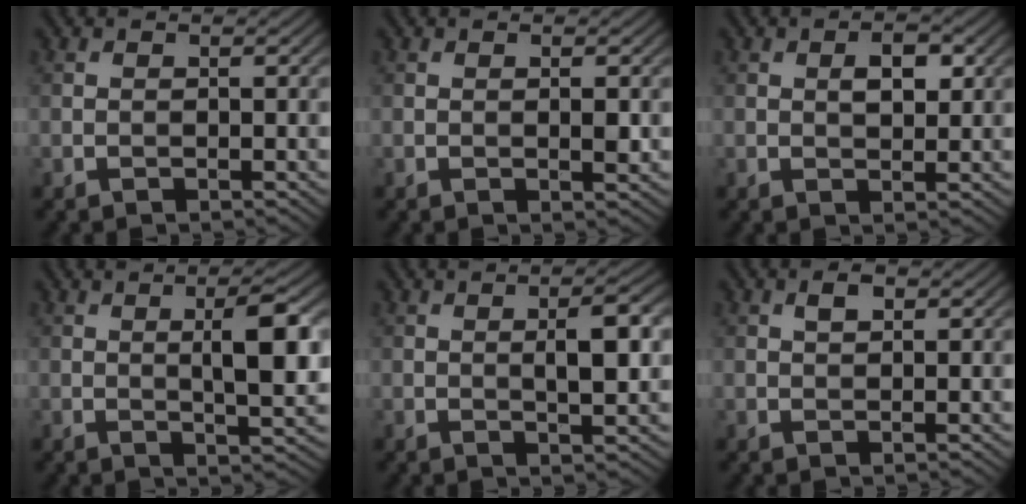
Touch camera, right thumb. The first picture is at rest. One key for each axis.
{"total": 1.1, "fx": 0.1, "fy": 0.2, "fz": 1.1, "tx": -0.020, "ty": -0.001, "tz": 0.001}
{"total": 2.9, "fx": 0.8, "fy": 1.5, "fz": 2.4, "tx": -0.036, "ty": 0.000, "tz": 0.012}
{"total": 6.3, "fx": 0.9, "fy": 1.5, "fz": 6.0, "tx": -0.098, "ty": 0.003, "tz": 0.015}
{"total": 4.5, "fx": 0.5, "fy": 1.2, "fz": 4.3, "tx": -0.073, "ty": 0.004, "tz": 0.009}
{"total": 1.5, "fx": 0.7, "fy": 0.7, "fz": 1.2, "tx": -0.022, "ty": 0.002, "tz": 0.011}